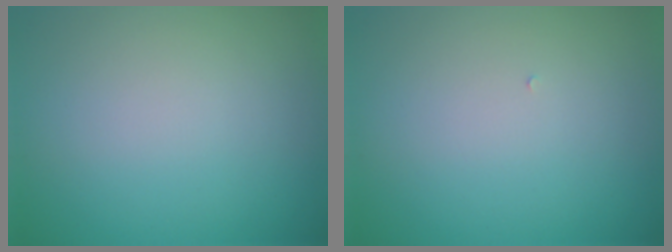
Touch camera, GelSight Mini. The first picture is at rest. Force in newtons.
{"total": 0.0}